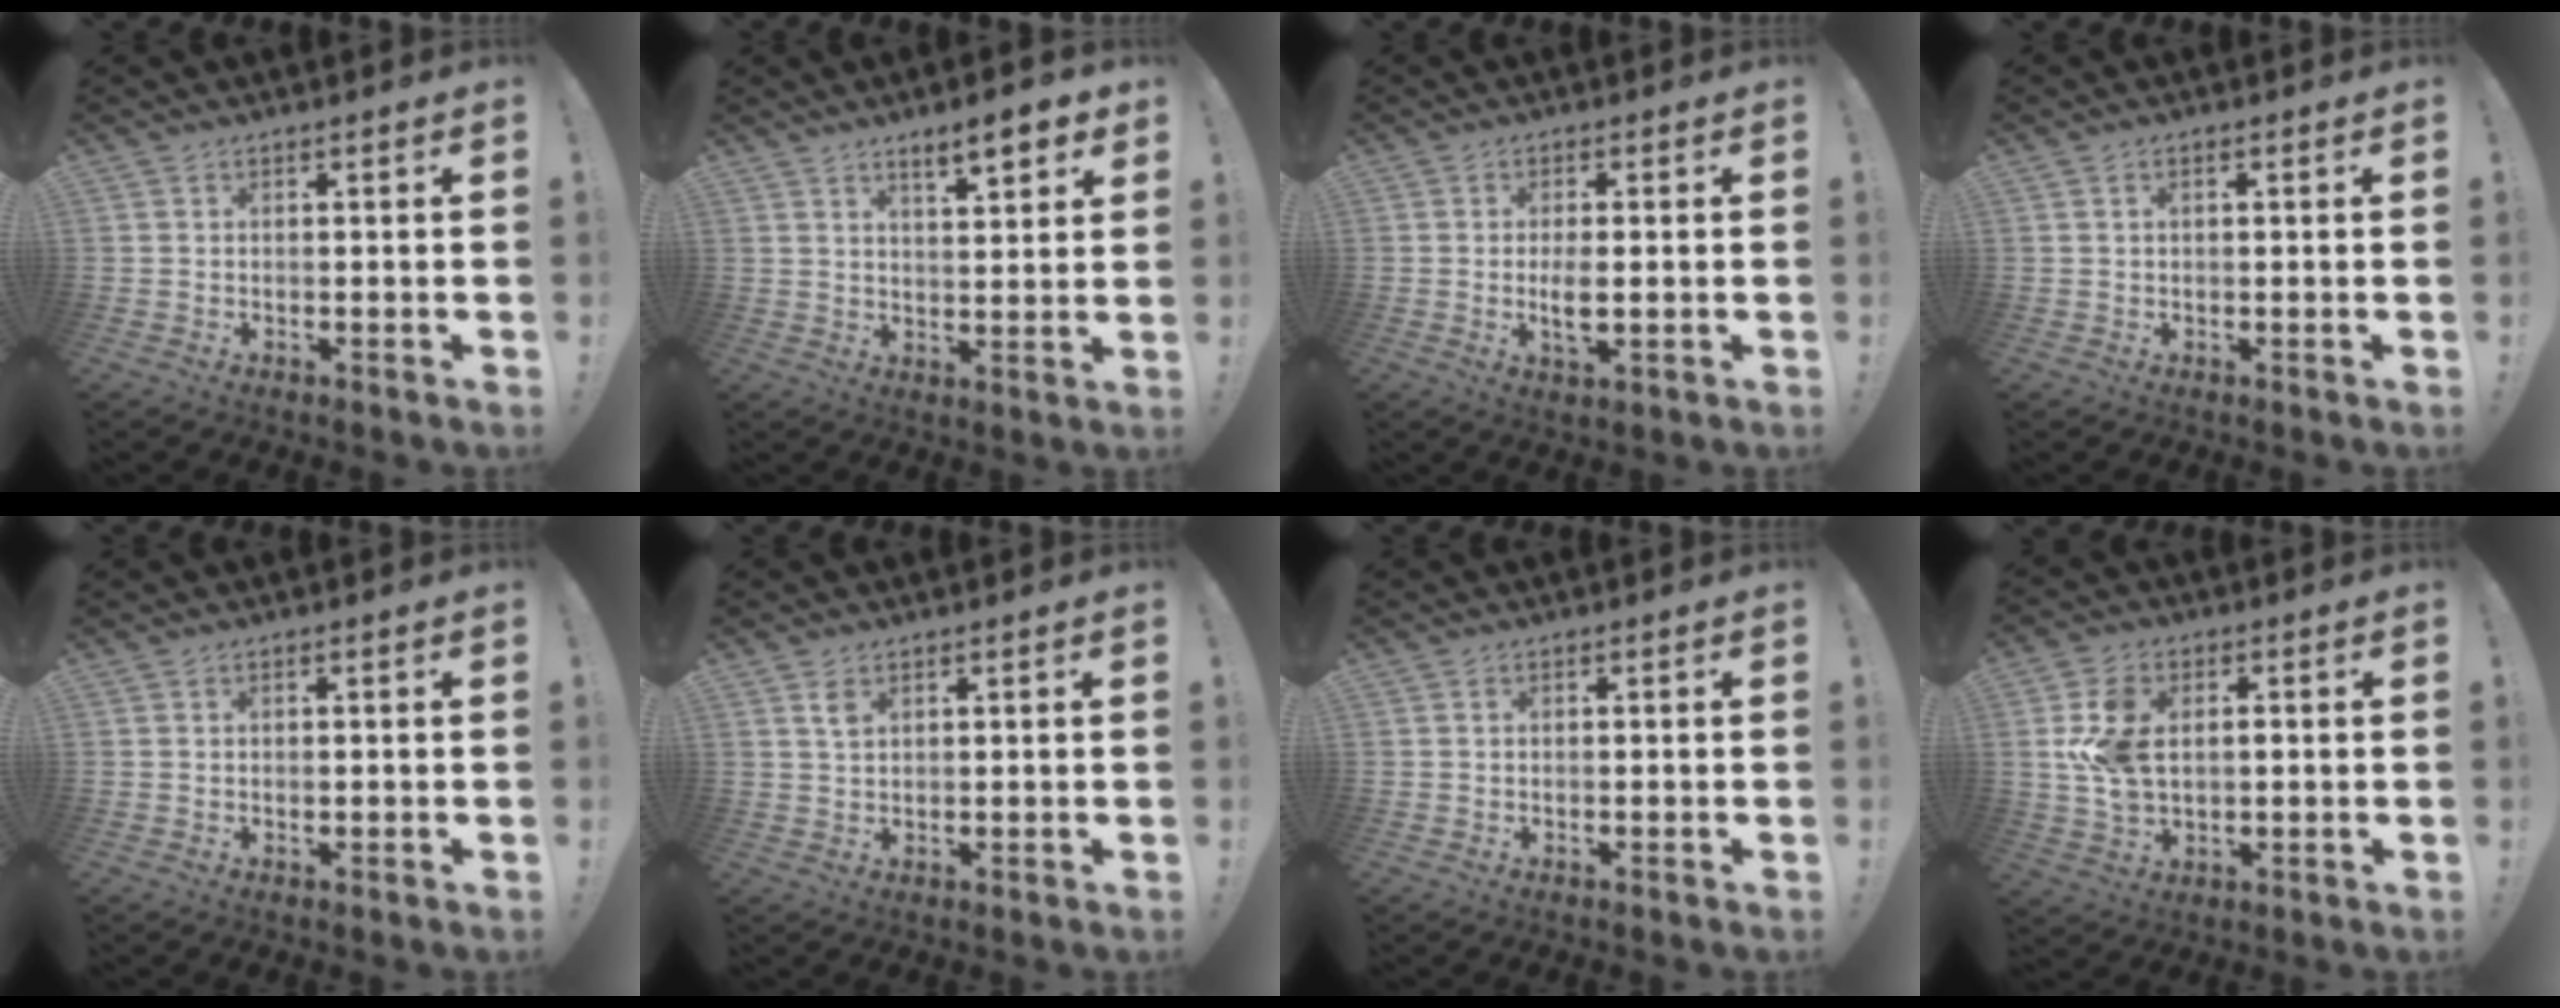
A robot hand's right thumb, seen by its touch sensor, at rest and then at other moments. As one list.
[{"total": 8.1, "force": [5.5, 1.8, 5.7], "torque": [-0.070, -0.033, 0.088]}, {"total": 5.0, "force": [-0.4, 1.7, 4.6], "torque": [-0.079, -0.013, -0.011]}, {"total": 0.7, "force": [0.2, 0.2, 0.7], "torque": [-0.006, -0.002, 0.002]}, {"total": 0.5, "force": [0.0, 0.4, 0.3], "torque": [0.003, -0.001, -0.001]}, {"total": 2.7, "force": [1.5, 1.4, 1.7], "torque": [-0.022, -0.005, 0.025]}, {"total": 0.0}, {"total": 10.6, "force": [1.0, 7.6, 7.3], "torque": [-0.128, 0.000, 0.017]}]